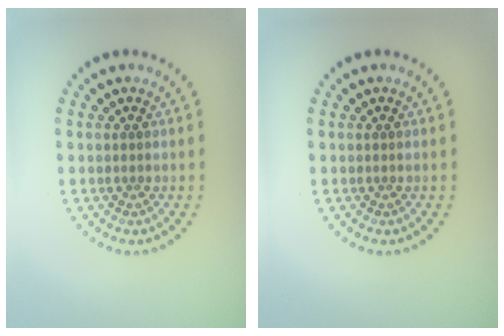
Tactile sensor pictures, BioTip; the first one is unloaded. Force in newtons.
{"total": 0.0}